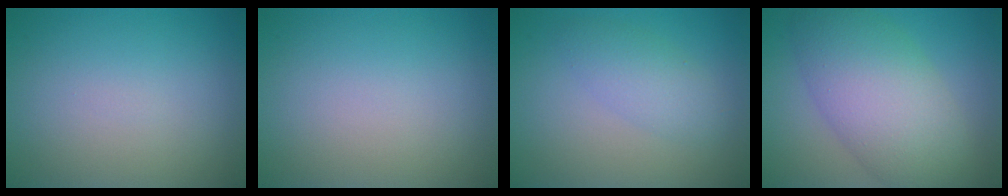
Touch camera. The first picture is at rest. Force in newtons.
{"total": 0.0}
{"total": 2.7, "press": 2.7, "slide": 0.0}
{"total": 8.9, "press": 8.9, "slide": 0.3}